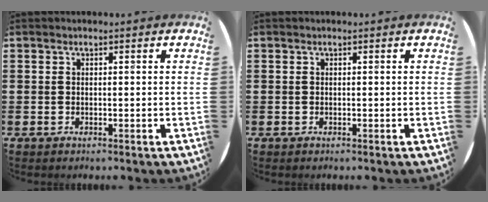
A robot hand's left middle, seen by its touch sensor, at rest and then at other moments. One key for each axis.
{"total": 0.0}